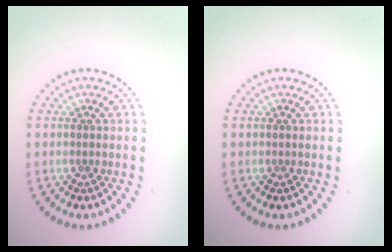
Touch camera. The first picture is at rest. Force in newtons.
{"total": 0.0}